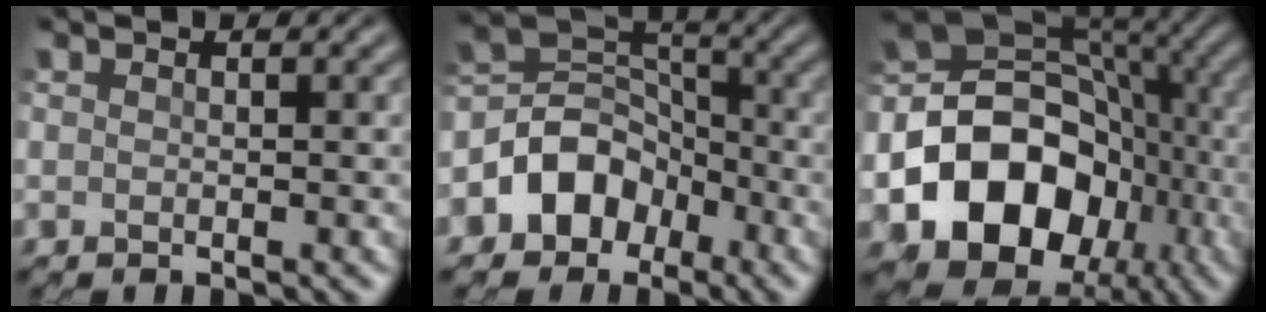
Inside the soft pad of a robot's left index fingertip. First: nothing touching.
{"total": 5.9, "force": [-3.4, 4.3, 2.1], "torque": [-0.019, 0.008, -0.070]}
{"total": 13.6, "force": [-4.8, 10.4, 7.3], "torque": [-0.127, -0.011, -0.083]}